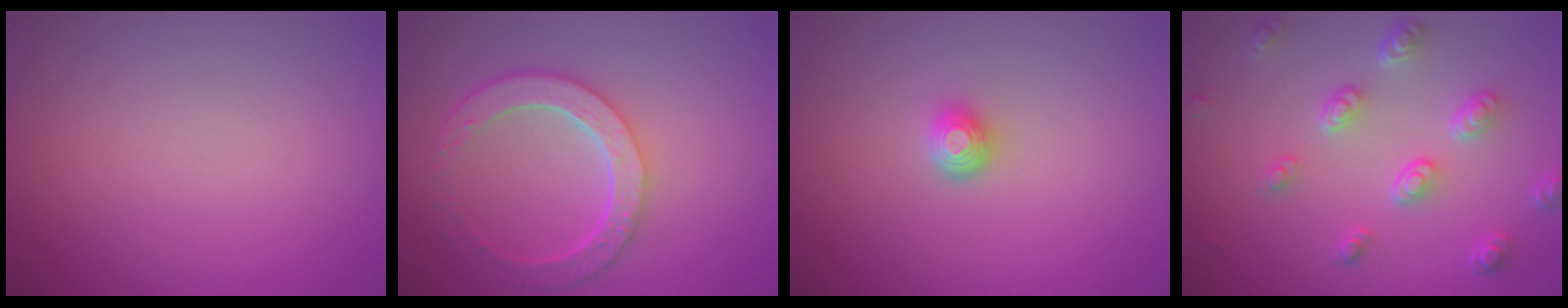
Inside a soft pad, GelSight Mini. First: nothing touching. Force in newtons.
{"total": 5.7, "press": 4.3, "slide": 3.8}
{"total": 1.5, "press": 1.3, "slide": 0.8}
{"total": 4.5, "press": 3.5, "slide": 2.9}